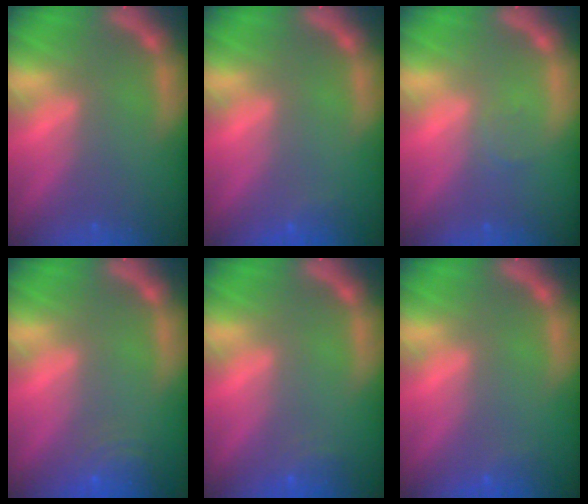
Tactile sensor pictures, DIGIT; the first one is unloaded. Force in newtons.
{"total": 0.9}
{"total": 1.0}
{"total": 4.5}
{"total": 1.9}
{"total": 0.9}